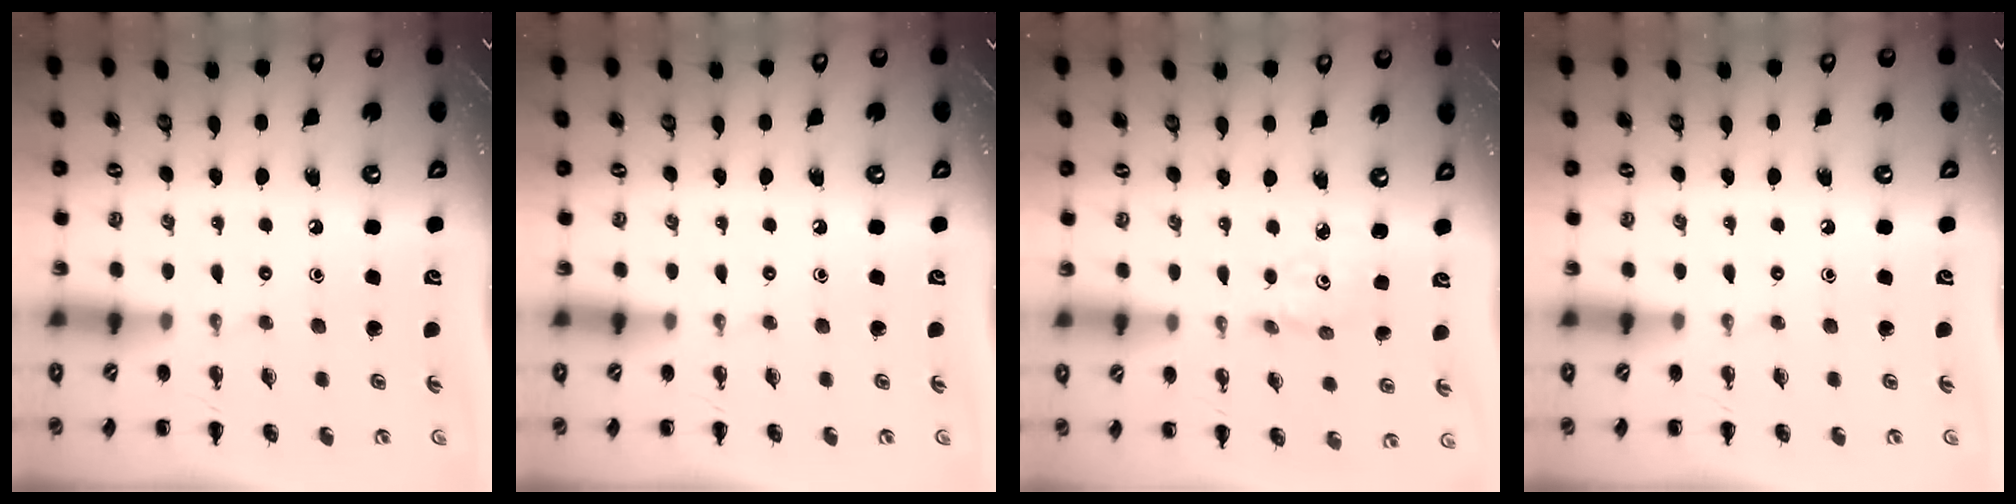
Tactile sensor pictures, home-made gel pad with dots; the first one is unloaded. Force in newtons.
{"total": 0.0}
{"total": 2.0, "press": 2.0, "slide": 0.2}
{"total": 0.0}